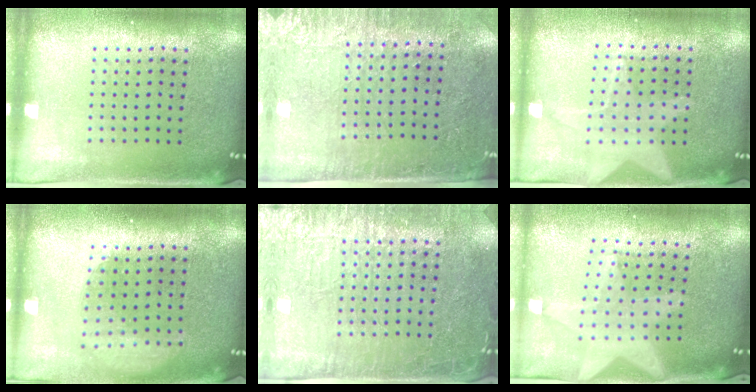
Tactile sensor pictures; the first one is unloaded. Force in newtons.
{"total": 2.9, "press": 2.5, "slide": 1.5}
{"total": 1.1, "press": 1.1, "slide": 0.1}
{"total": 1.6, "press": 1.2, "slide": 1.0}
{"total": 4.1, "press": 3.9, "slide": 1.3}
{"total": 2.2, "press": 1.8, "slide": 1.2}